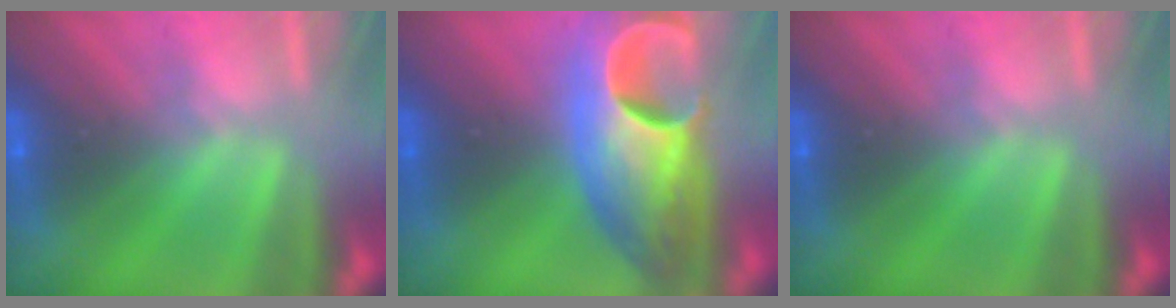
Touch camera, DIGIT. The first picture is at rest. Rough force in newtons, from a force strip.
{"total": 7.5}
{"total": 0.0}